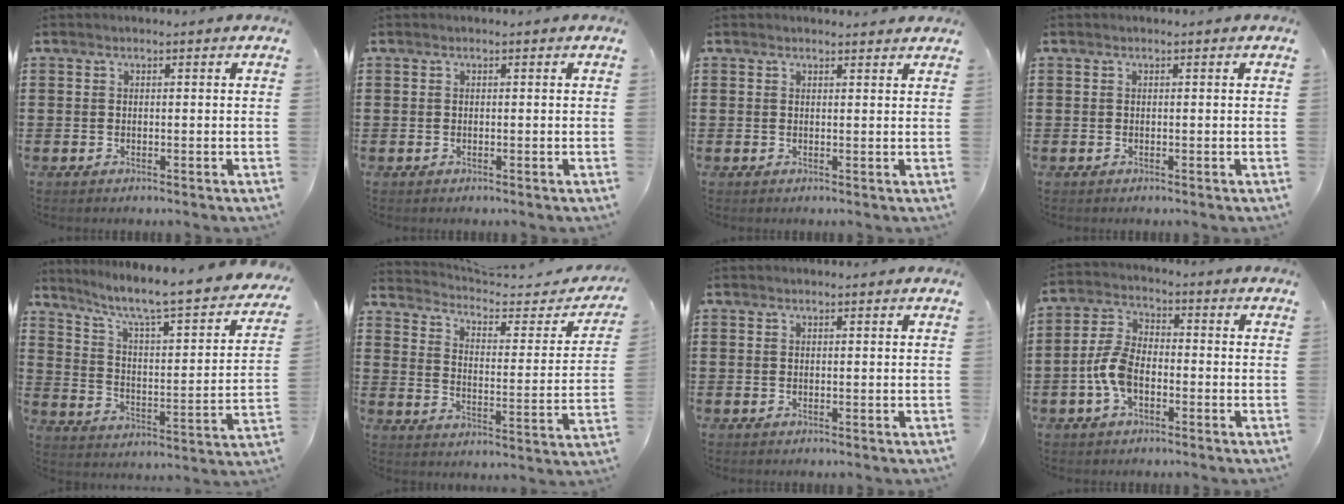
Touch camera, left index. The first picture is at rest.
{"total": 0.0}
{"total": 0.9, "force": [0.9, 0.2, 0.1], "torque": [-0.003, 0.000, 0.018]}
{"total": 0.0}
{"total": 6.5, "force": [5.1, 0.2, 4.0], "torque": [-0.100, -0.047, 0.075]}
{"total": 3.7, "force": [3.3, 0.9, 1.5], "torque": [-0.051, -0.023, 0.049]}
{"total": 0.0}
{"total": 6.3, "force": [-2.1, 3.4, 4.9], "torque": [-0.125, 0.000, -0.047]}